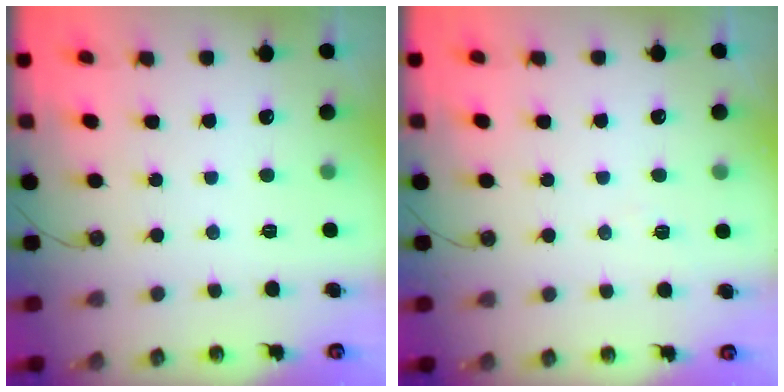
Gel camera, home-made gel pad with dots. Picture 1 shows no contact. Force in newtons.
{"total": 4.5, "press": 2.9, "slide": 3.4}